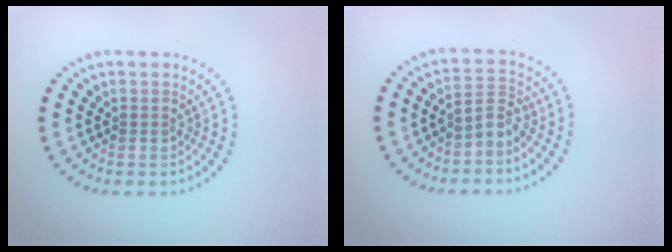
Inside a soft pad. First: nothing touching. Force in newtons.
{"total": 2.3, "press": 1.6, "slide": 1.6}